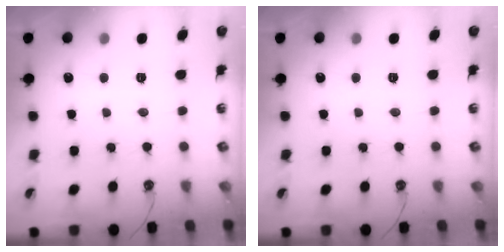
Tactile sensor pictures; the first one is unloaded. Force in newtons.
{"total": 0.0}